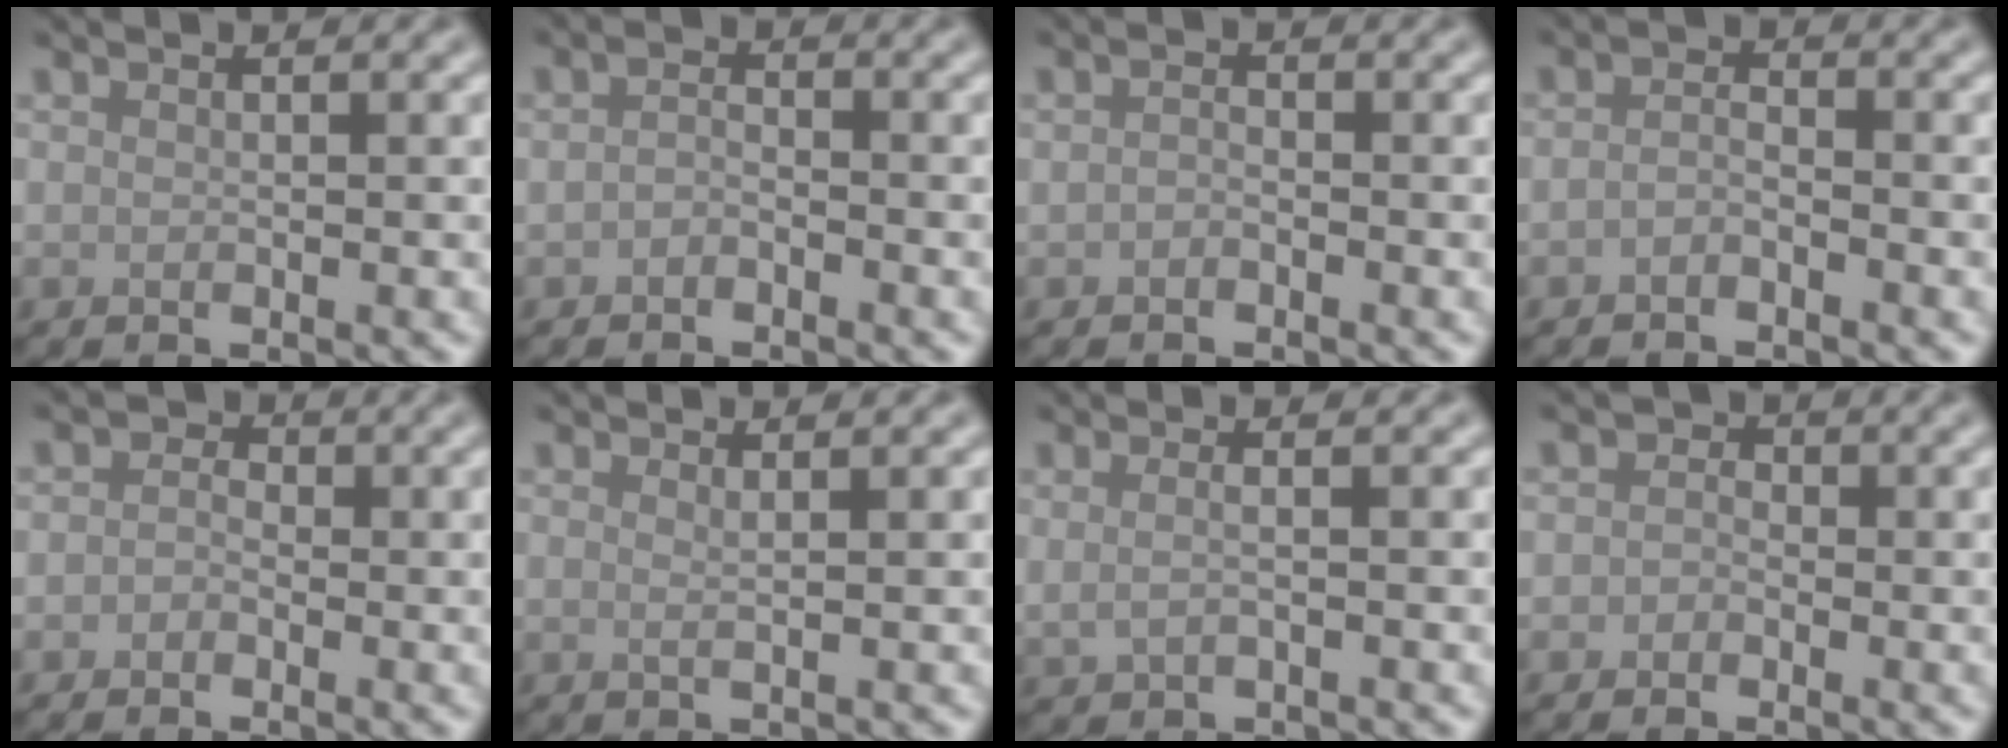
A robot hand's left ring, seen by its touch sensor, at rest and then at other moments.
{"total": 1.1, "force": [-0.7, 0.6, 0.6], "torque": [-0.013, 0.002, -0.017]}
{"total": 0.8, "force": [-0.4, 0.5, 0.4], "torque": [-0.010, -0.001, -0.009]}
{"total": 1.2, "force": [-0.8, 0.4, 0.7], "torque": [-0.016, 0.003, -0.020]}
{"total": 1.4, "force": [-0.2, 1.3, 0.5], "torque": [0.005, 0.000, -0.018]}
{"total": 1.0, "force": [0.6, 0.4, 0.7], "torque": [-0.003, -0.003, 0.005]}
{"total": 1.3, "force": [0.2, 0.5, 1.2], "torque": [-0.026, -0.004, 0.000]}
{"total": 1.4, "force": [-0.1, 1.3, 0.4], "torque": [0.014, 0.000, -0.021]}